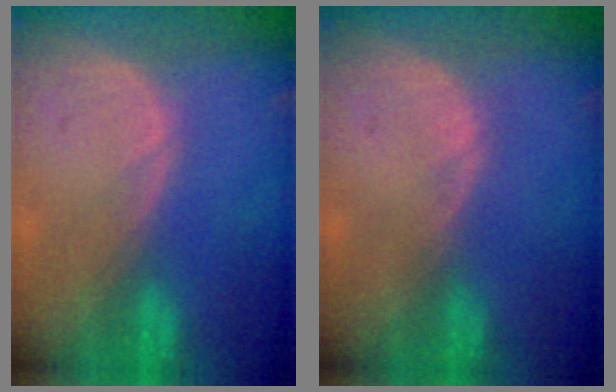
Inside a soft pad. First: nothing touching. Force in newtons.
{"total": 0.0}